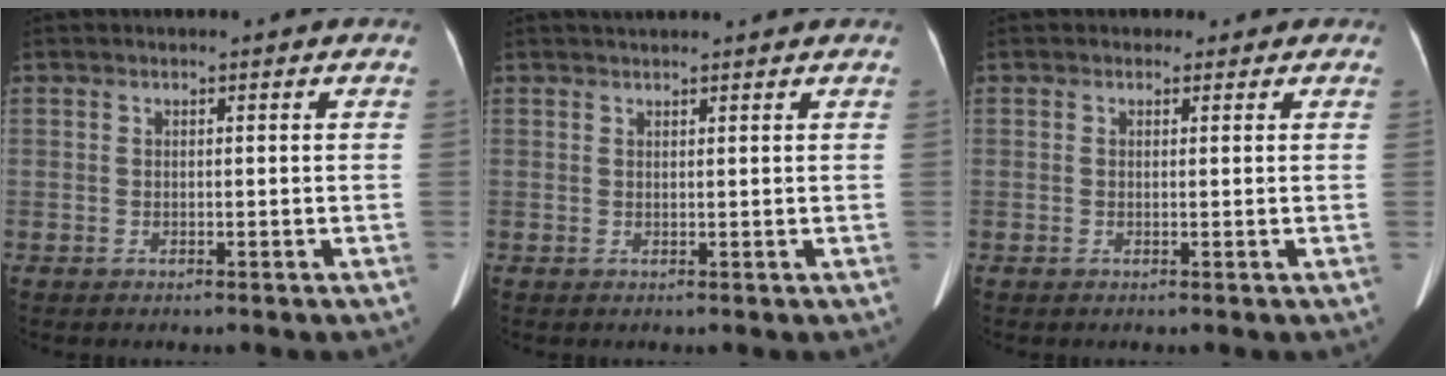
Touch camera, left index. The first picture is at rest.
{"total": 3.9, "force": [3.7, -0.2, 1.4], "torque": [-0.015, 0.029, 0.049]}
{"total": 1.3, "force": [0.8, 1.0, 0.1], "torque": [0.006, 0.004, 0.005]}